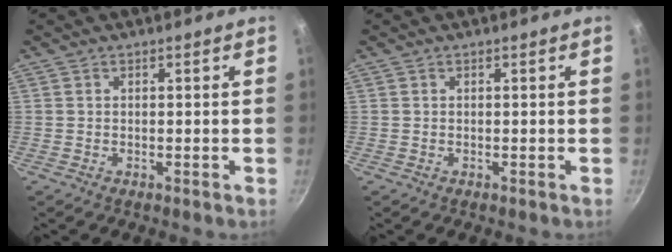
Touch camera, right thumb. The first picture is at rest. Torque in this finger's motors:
{"motor_torque": [-0.01, -0.01, 0.27, 0.10, 0.00]}